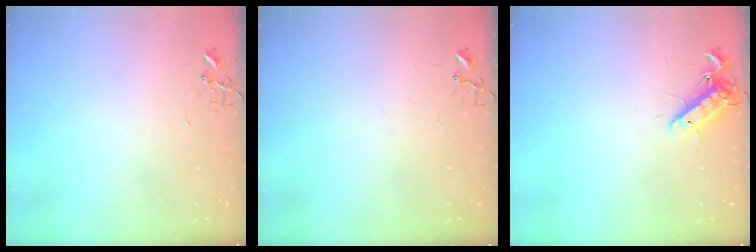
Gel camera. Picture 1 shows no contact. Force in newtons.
{"total": 5.5, "press": 5.5, "slide": 0.3}
{"total": 10.7, "press": 10.5, "slide": 1.9}